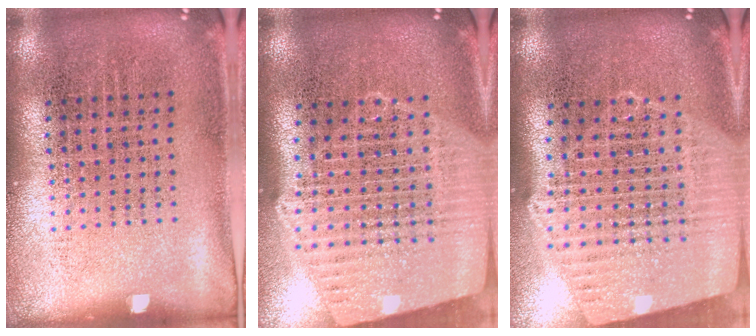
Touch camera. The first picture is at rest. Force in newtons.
{"total": 2.2, "press": 2.0, "slide": 1.0}
{"total": 2.1, "press": 1.9, "slide": 0.9}